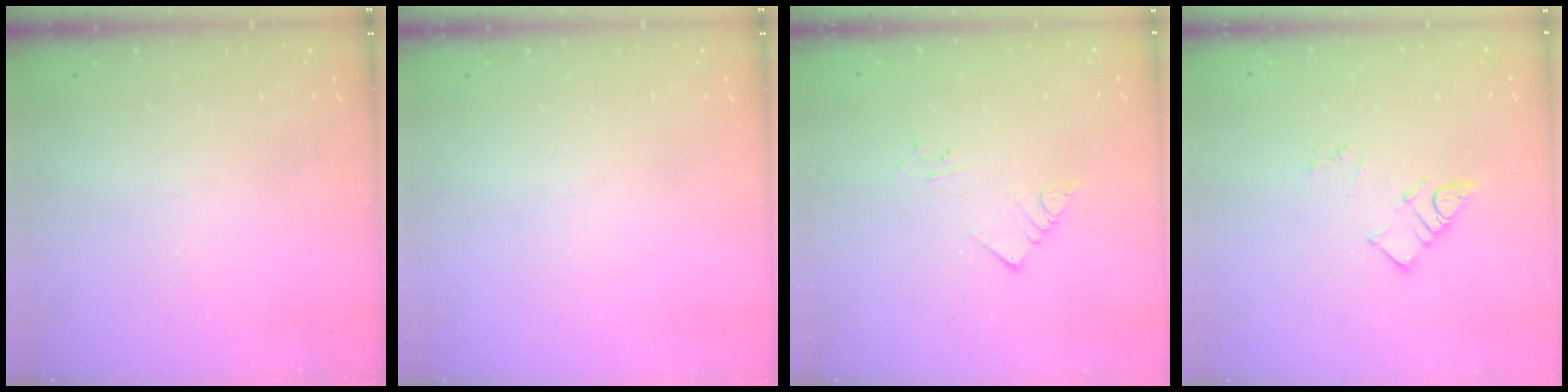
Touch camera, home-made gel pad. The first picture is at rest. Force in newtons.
{"total": 0.0}
{"total": 3.9, "press": 3.9, "slide": 0.2}
{"total": 3.4, "press": 3.4, "slide": 0.2}